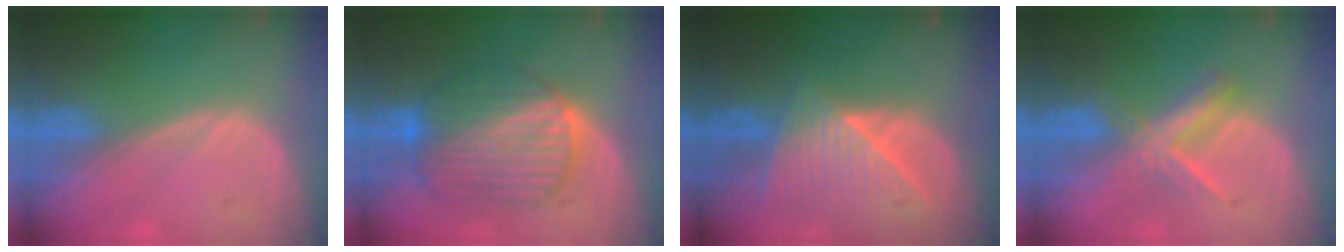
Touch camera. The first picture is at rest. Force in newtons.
{"total": 9.7, "press": 9.7, "slide": 0.6}
{"total": 8.6, "press": 7.7, "slide": 3.8}
{"total": 5.5, "press": 5.4, "slide": 0.5}